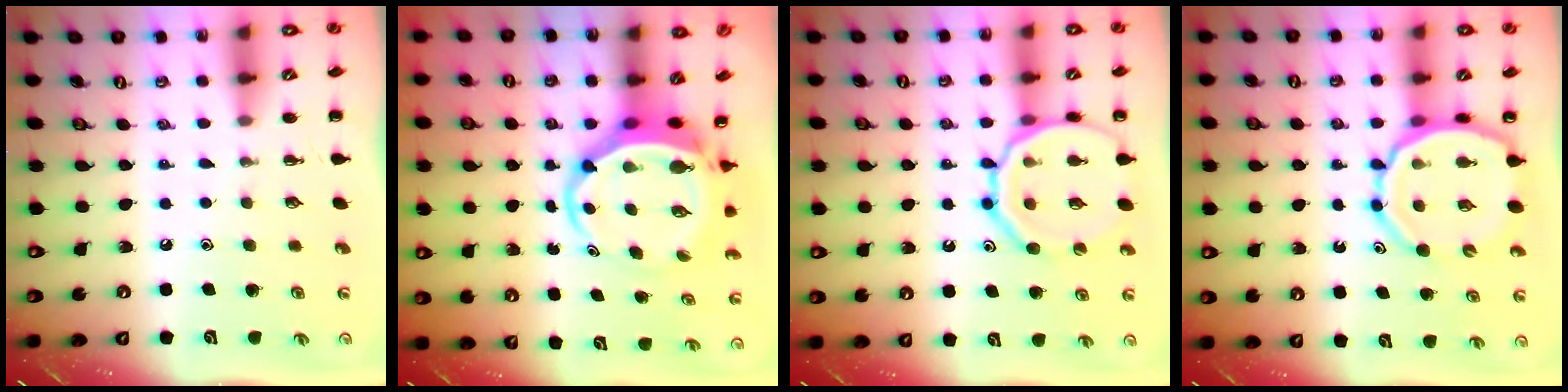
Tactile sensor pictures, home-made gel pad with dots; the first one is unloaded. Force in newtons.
{"total": 8.5, "press": 8.1, "slide": 2.4}
{"total": 16.7, "press": 16.6, "slide": 1.9}
{"total": 12.2, "press": 11.6, "slide": 3.5}